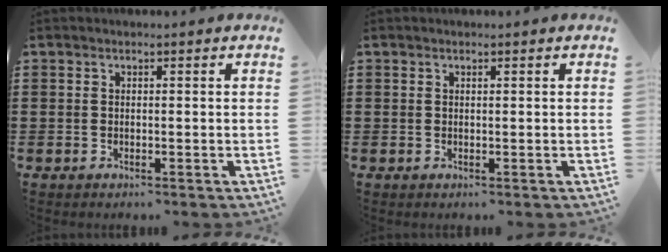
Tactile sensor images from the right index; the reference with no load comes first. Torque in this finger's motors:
{"motor_torque": [-0.16, -0.17, 0.01, -0.01]}